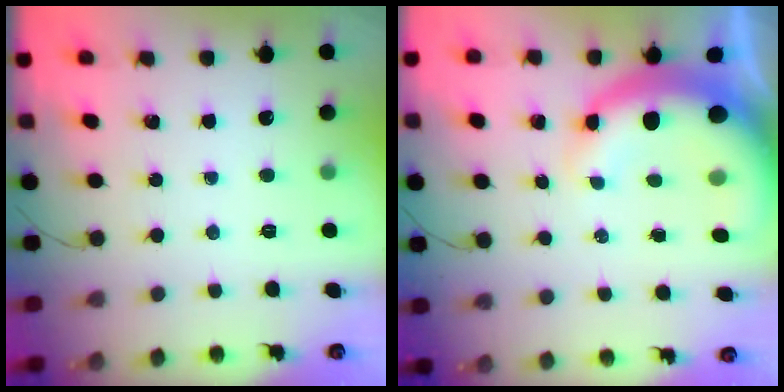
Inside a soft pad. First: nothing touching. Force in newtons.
{"total": 10.9, "press": 10.6, "slide": 2.5}